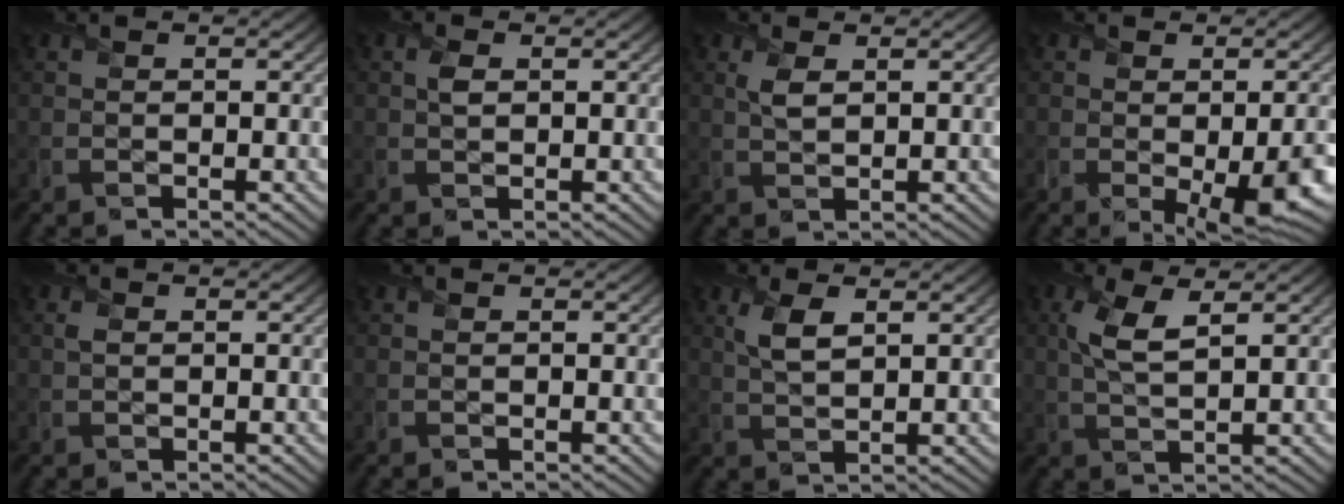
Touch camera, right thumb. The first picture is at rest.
{"total": 1.3, "force": [0.4, 0.8, 0.9], "torque": [-0.022, 0.002, 0.006]}
{"total": 2.4, "force": [1.0, 1.2, 1.8], "torque": [-0.047, 0.001, 0.018]}
{"total": 6.8, "force": [-1.8, 3.1, 5.8], "torque": [-0.086, -0.028, -0.014]}
{"total": 0.9, "force": [0.2, 0.7, 0.6], "torque": [-0.015, 0.003, 0.002]}
{"total": 0.0}
{"total": 3.8, "force": [1.6, 1.6, 3.0], "torque": [-0.073, 0.003, 0.033]}
{"total": 5.1, "force": [1.8, 1.7, 4.5], "torque": [-0.111, 0.005, 0.033]}